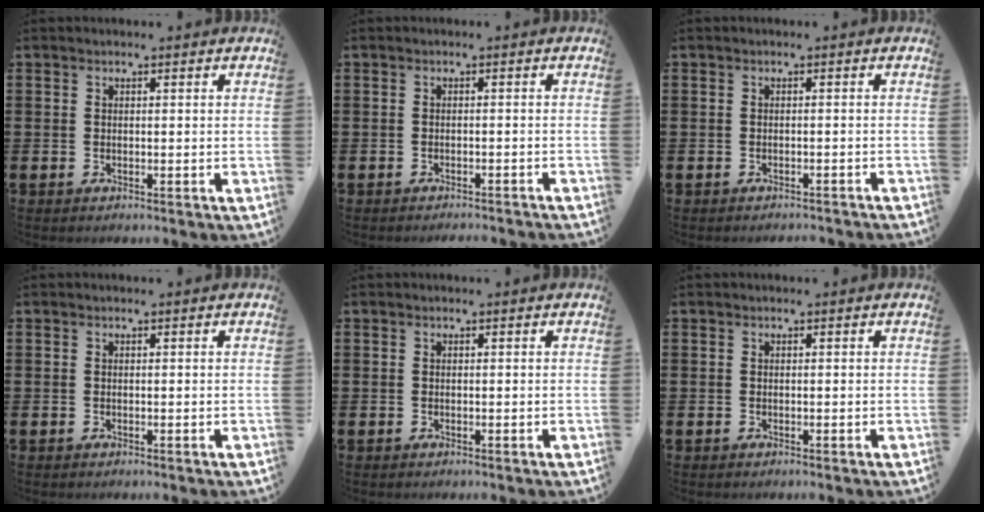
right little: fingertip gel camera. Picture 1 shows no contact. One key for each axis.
{"total": 0.9, "fx": -0.9, "fy": -0.2, "fz": 0.0, "tx": -0.001, "ty": 0.001, "tz": -0.019}
{"total": 0.7, "fx": -0.7, "fy": -0.1, "fz": 0.0, "tx": -0.001, "ty": -0.001, "tz": -0.015}
{"total": 0.0}
{"total": 0.0}
{"total": 0.0}